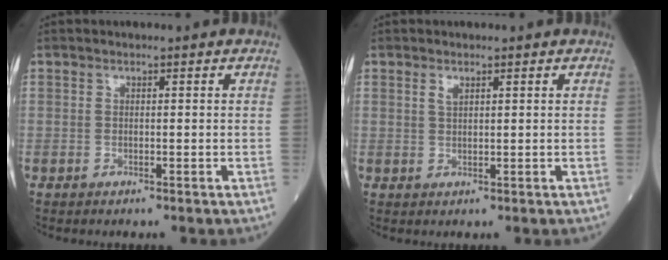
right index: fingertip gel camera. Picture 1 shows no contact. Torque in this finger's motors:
{"motor_torque": [-0.02, 0.02, 0.12, 0.04]}